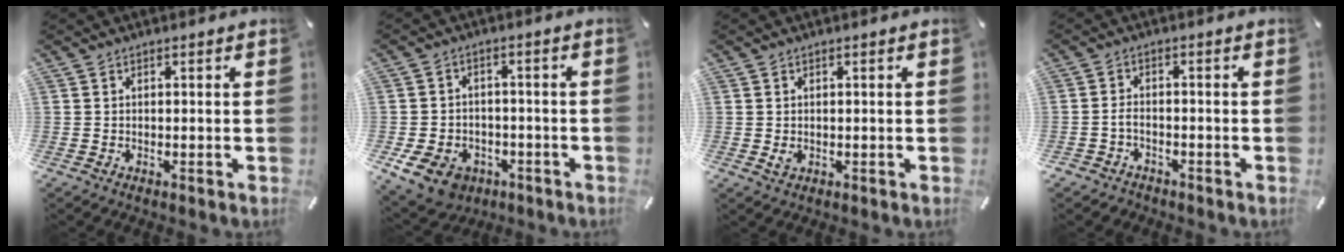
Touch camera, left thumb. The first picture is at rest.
{"total": 9.0, "force": [-4.7, 6.6, 3.9], "torque": [-0.096, 0.033, -0.085]}
{"total": 1.4, "force": [-0.1, 1.2, 0.8], "torque": [-0.014, 0.003, -0.002]}
{"total": 2.8, "force": [-1.5, 2.0, 1.2], "torque": [-0.031, 0.008, -0.033]}